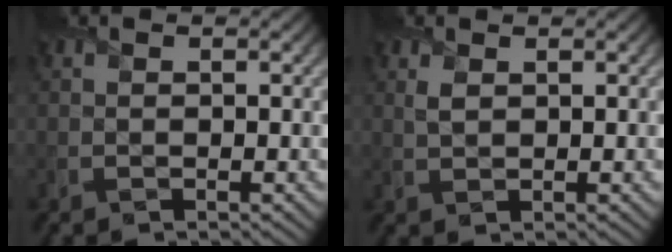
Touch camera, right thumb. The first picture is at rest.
{"total": 1.3, "force": [0.7, 0.7, 0.9], "torque": [-0.025, -0.003, 0.017]}